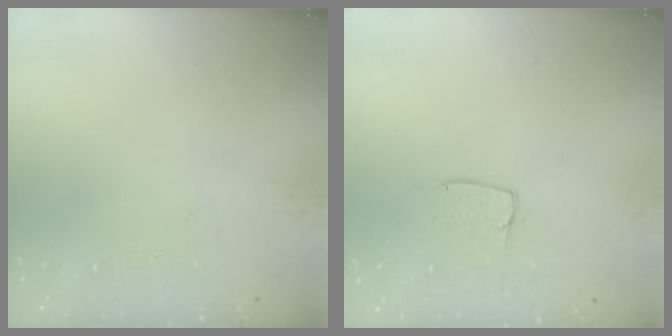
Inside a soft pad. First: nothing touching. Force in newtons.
{"total": 4.9, "press": 4.8, "slide": 0.4}